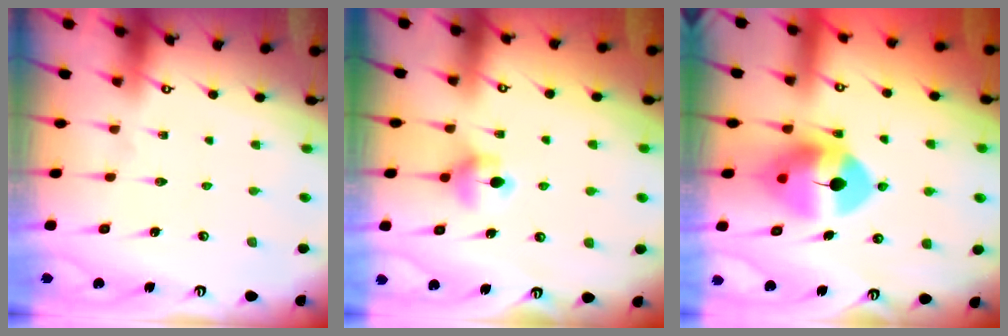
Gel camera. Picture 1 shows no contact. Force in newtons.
{"total": 5.9, "press": 5.9, "slide": 0.8}
{"total": 10.4, "press": 10.2, "slide": 2.1}